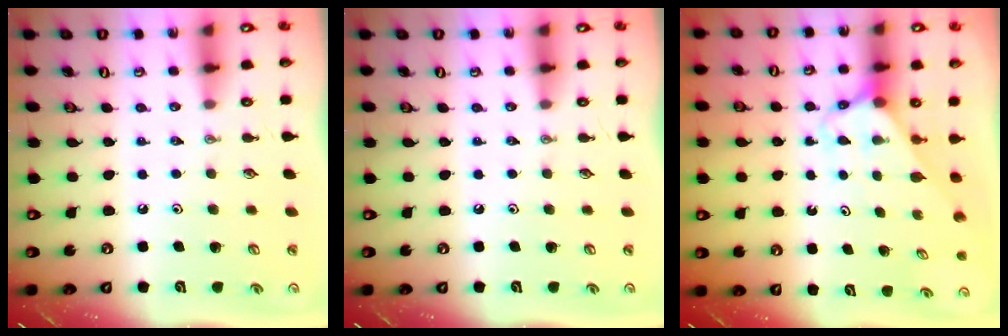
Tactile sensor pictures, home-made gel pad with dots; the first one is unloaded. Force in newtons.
{"total": 0.0}
{"total": 3.0, "press": 3.0, "slide": 0.2}